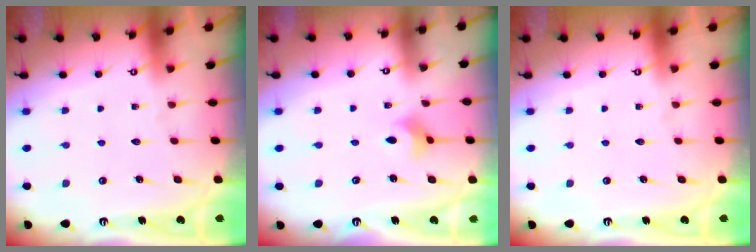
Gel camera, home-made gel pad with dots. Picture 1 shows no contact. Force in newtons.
{"total": 2.7, "press": 2.7, "slide": 0.5}
{"total": 0.0}